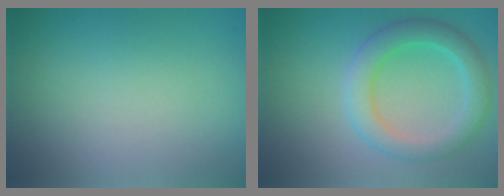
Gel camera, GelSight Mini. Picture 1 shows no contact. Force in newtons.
{"total": 3.8, "press": 3.8, "slide": 0.1}